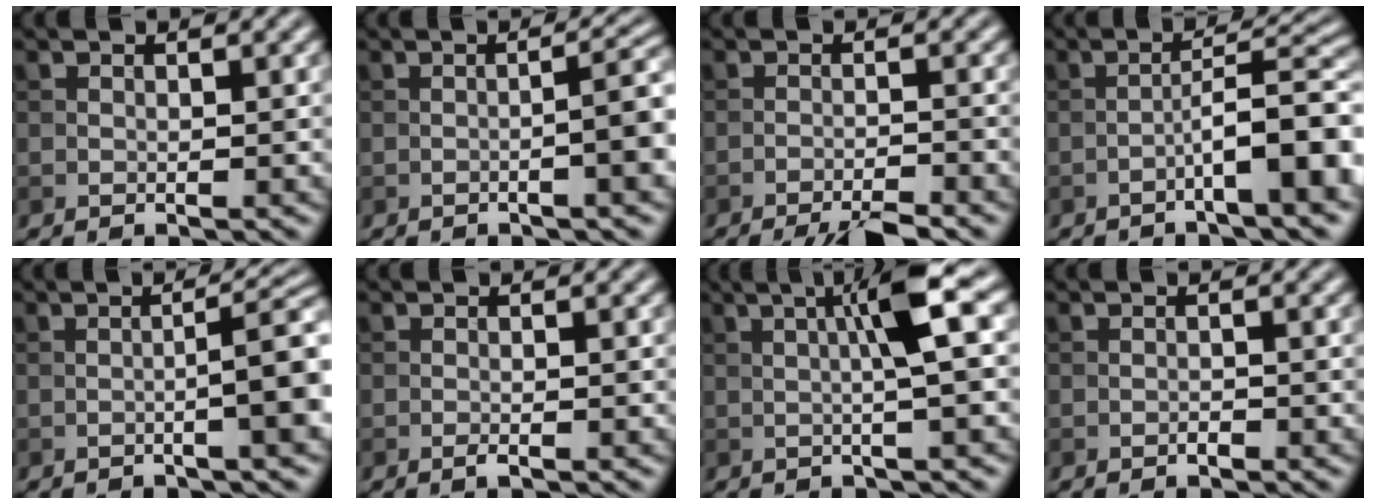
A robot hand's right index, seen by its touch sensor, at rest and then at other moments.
{"total": 4.1, "force": [-0.9, 0.7, 4.0], "torque": [-0.050, 0.014, -0.019]}
{"total": 5.1, "force": [-4.1, 0.7, 2.9], "torque": [-0.046, -0.009, -0.070]}
{"total": 7.0, "force": [-2.9, 1.1, 6.3], "torque": [-0.089, 0.024, -0.052]}
{"total": 5.3, "force": [-1.0, 0.9, 5.2], "torque": [-0.069, 0.014, -0.020]}
{"total": 0.8, "force": [-0.4, 0.1, 0.7], "torque": [-0.011, -0.001, -0.008]}
{"total": 5.2, "force": [0.8, 0.4, 5.1], "torque": [-0.083, 0.016, 0.011]}
{"total": 0.6, "force": [-0.4, 0.2, 0.4], "torque": [-0.006, 0.001, -0.008]}